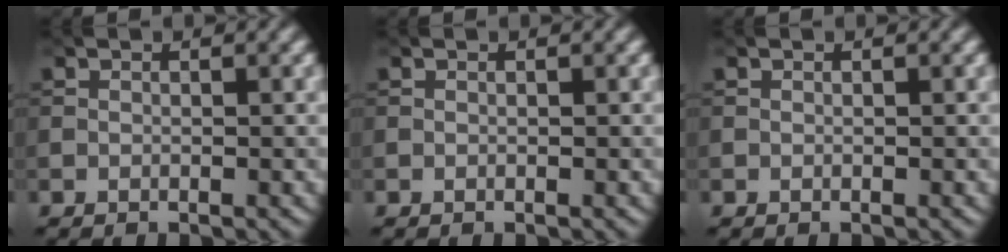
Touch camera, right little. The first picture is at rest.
{"total": 0.0}
{"total": 0.0}